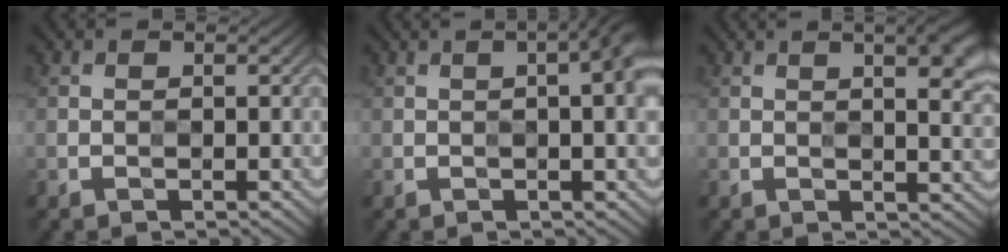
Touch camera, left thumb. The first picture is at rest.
{"total": 3.9, "force": [0.6, 0.8, 3.8], "torque": [-0.043, 0.015, 0.001]}
{"total": 6.3, "force": [2.4, 1.8, 5.6], "torque": [-0.060, 0.014, 0.026]}